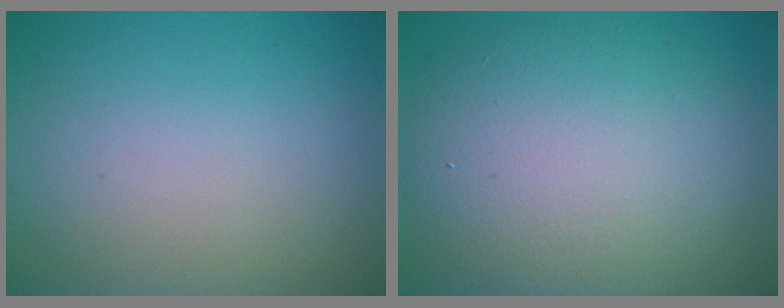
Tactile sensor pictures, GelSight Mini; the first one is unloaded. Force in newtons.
{"total": 10.7, "press": 10.7, "slide": 0.7}